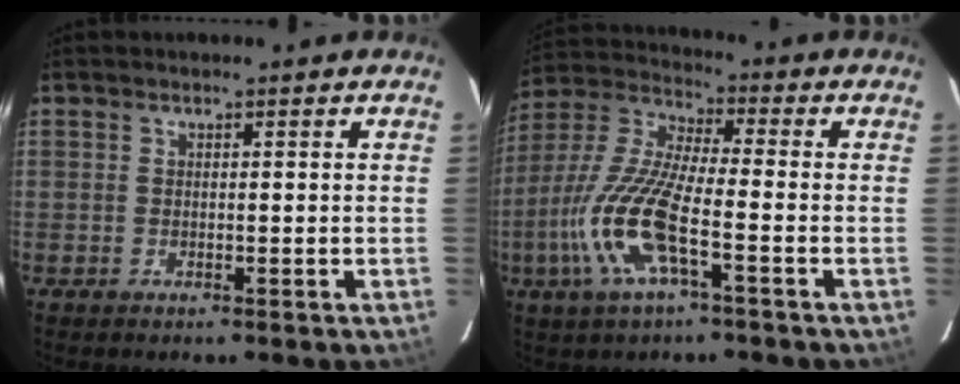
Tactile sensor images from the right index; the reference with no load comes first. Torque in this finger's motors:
{"motor_torque": [1.75, -0.38, 1.01, 0.21]}